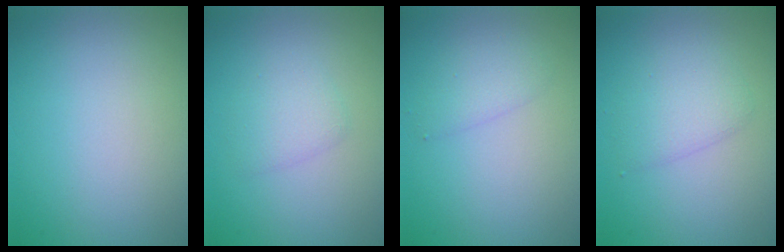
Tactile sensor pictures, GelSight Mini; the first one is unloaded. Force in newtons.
{"total": 1.8, "press": 1.8, "slide": 0.1}
{"total": 1.5, "press": 1.5, "slide": 0.1}
{"total": 2.5, "press": 2.5, "slide": 0.0}